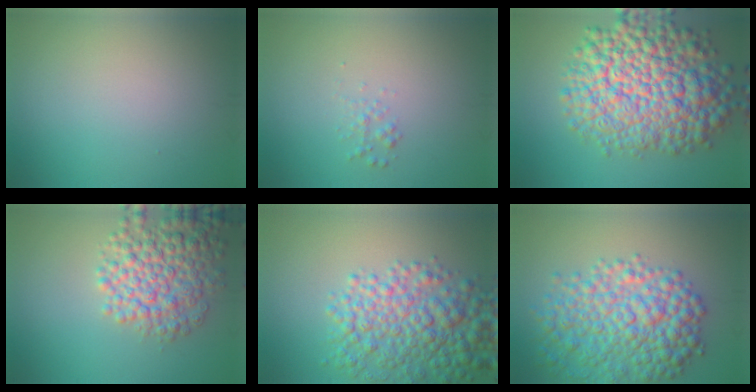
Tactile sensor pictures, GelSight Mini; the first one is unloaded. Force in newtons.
{"total": 0.9, "press": 0.9, "slide": 0.1}
{"total": 13.4, "press": 13.4, "slide": 0.5}
{"total": 6.5, "press": 6.5, "slide": 0.2}
{"total": 7.2, "press": 7.2, "slide": 0.2}
{"total": 8.5, "press": 8.5, "slide": 0.2}